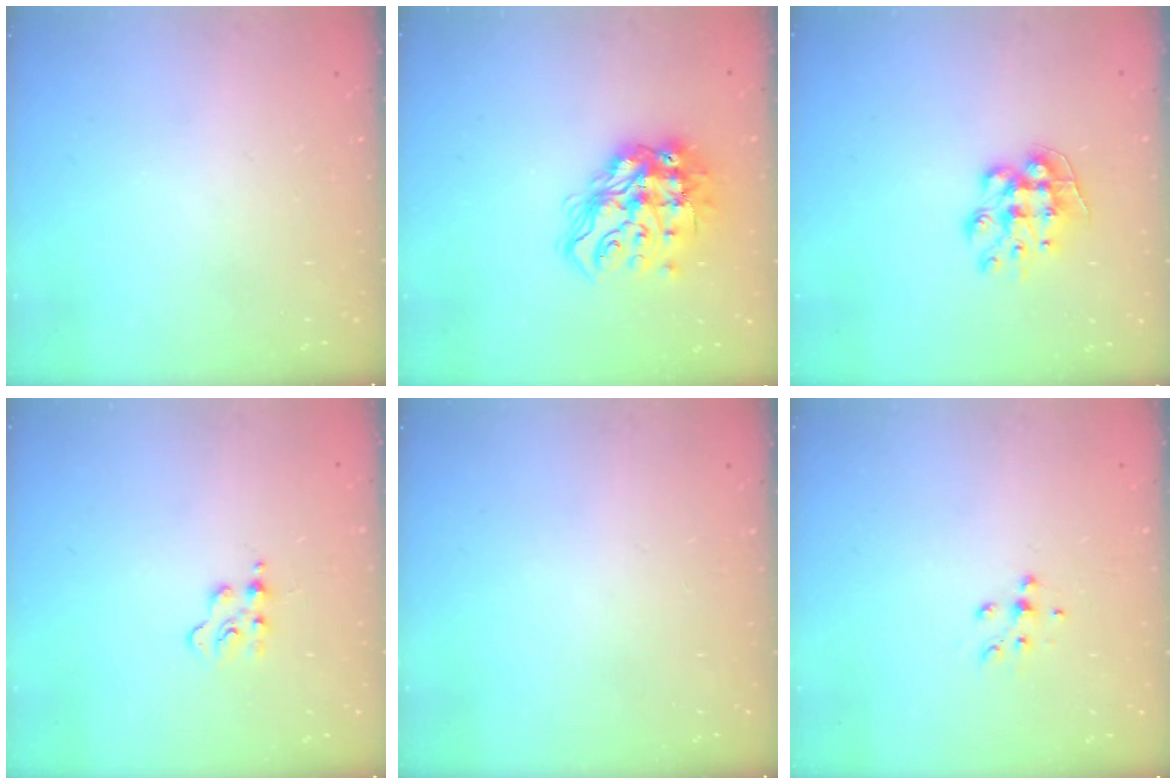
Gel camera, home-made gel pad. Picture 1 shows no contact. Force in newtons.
{"total": 16.6, "press": 16.5, "slide": 1.9}
{"total": 10.8, "press": 10.8, "slide": 0.9}
{"total": 2.8, "press": 2.8, "slide": 0.3}
{"total": 0.0}
{"total": 5.4, "press": 5.4, "slide": 0.9}